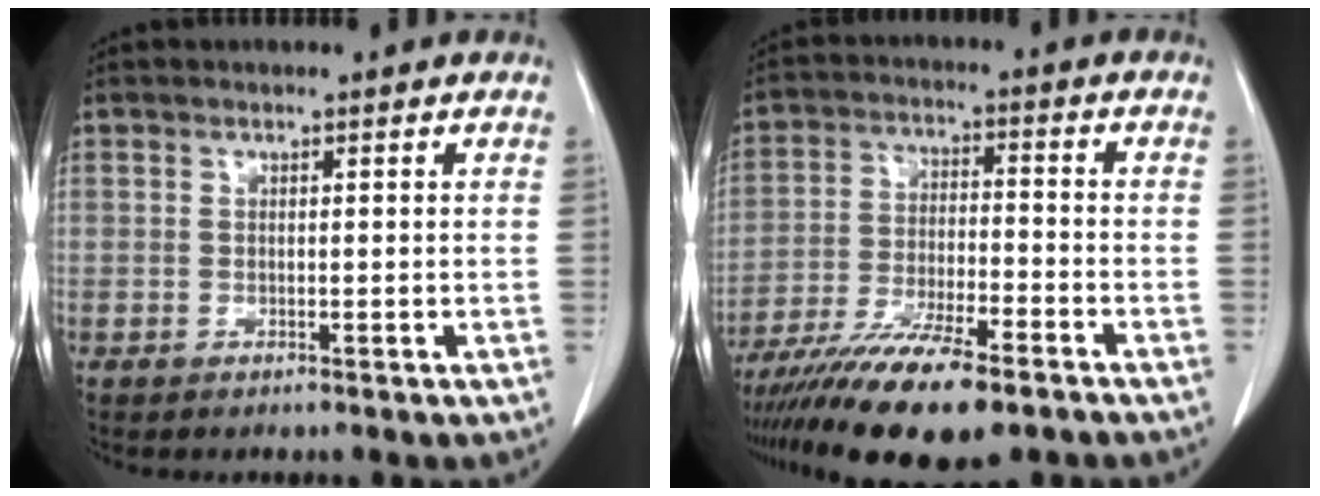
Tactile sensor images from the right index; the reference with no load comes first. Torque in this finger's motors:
{"motor_torque": [1.08, -1.06, 1.05, 0.21]}